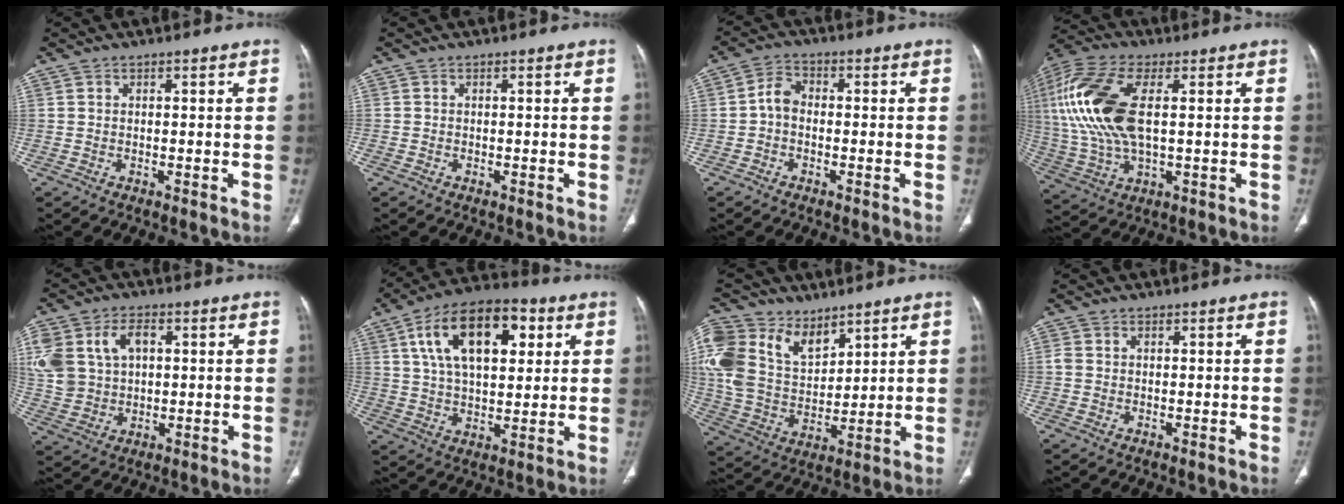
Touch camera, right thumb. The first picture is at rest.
{"total": 0.0}
{"total": 3.9, "force": [-0.7, 2.7, 2.6], "torque": [-0.042, 0.014, -0.023]}
{"total": 18.9, "force": [3.1, 9.0, 16.4], "torque": [-0.377, 0.003, 0.057]}
{"total": 16.9, "force": [4.1, 12.5, 10.6], "torque": [-0.247, 0.021, 0.089]}
{"total": 19.0, "force": [6.6, 10.0, 14.8], "torque": [-0.221, 0.002, 0.106]}
{"total": 19.7, "force": [10.0, 12.9, 11.0], "torque": [-0.237, -0.014, 0.200]}
{"total": 1.4, "force": [0.2, 1.1, 0.7], "torque": [-0.017, 0.005, 0.007]}